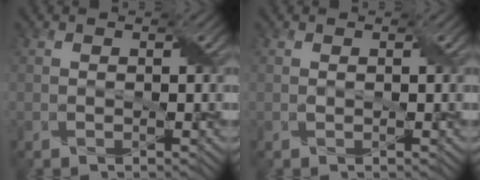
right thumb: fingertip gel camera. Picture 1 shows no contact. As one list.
[{"total": 0.0}]